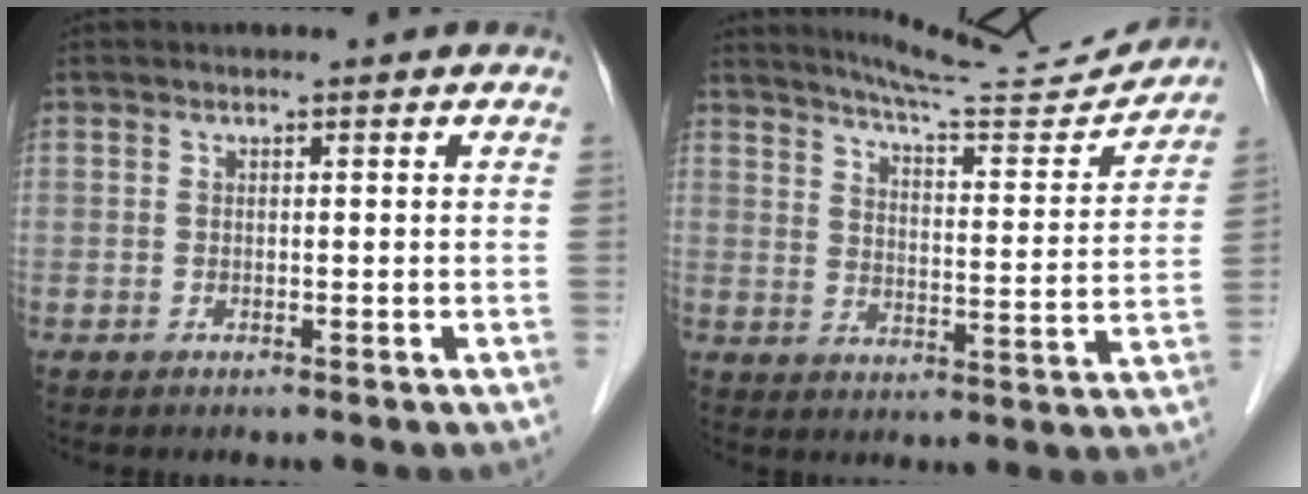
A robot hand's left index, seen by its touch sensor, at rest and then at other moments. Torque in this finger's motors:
{"motor_torque": [0.49, -0.81, 0.00, 0.00]}